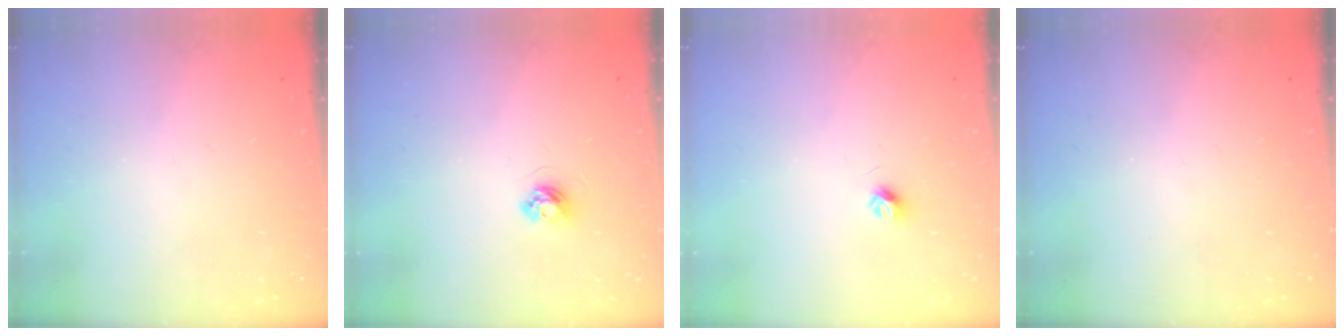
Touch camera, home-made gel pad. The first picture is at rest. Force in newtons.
{"total": 3.6, "press": 3.6, "slide": 0.5}
{"total": 4.0, "press": 3.9, "slide": 0.9}
{"total": 0.0}